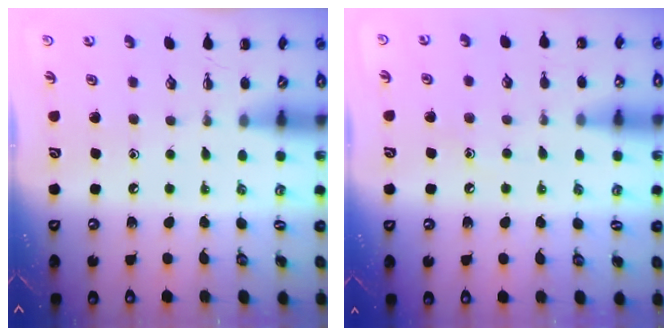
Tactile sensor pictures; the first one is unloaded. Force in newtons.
{"total": 6.3, "press": 6.1, "slide": 1.6}